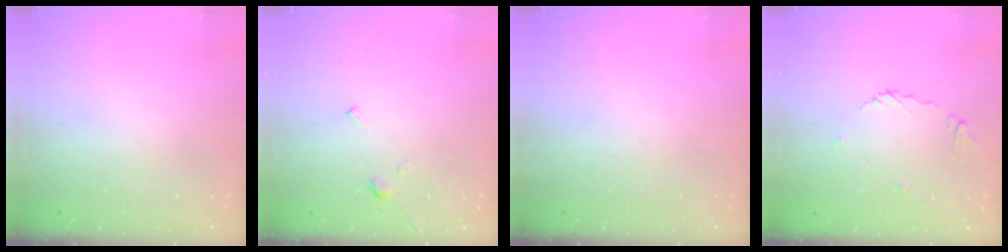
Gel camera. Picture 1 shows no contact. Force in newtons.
{"total": 2.4, "press": 2.4, "slide": 0.5}
{"total": 0.0}
{"total": 6.9, "press": 6.9, "slide": 0.1}